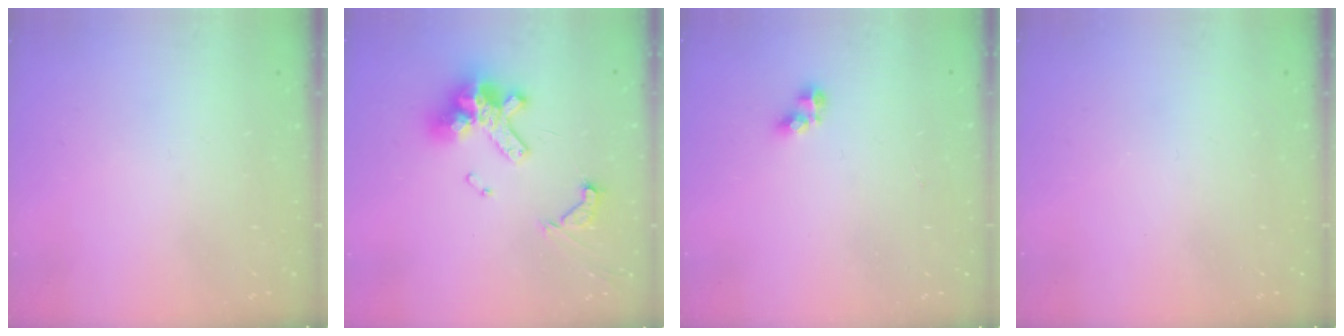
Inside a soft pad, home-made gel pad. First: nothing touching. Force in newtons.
{"total": 14.0, "press": 13.8, "slide": 2.3}
{"total": 3.4, "press": 3.4, "slide": 0.5}
{"total": 0.0}